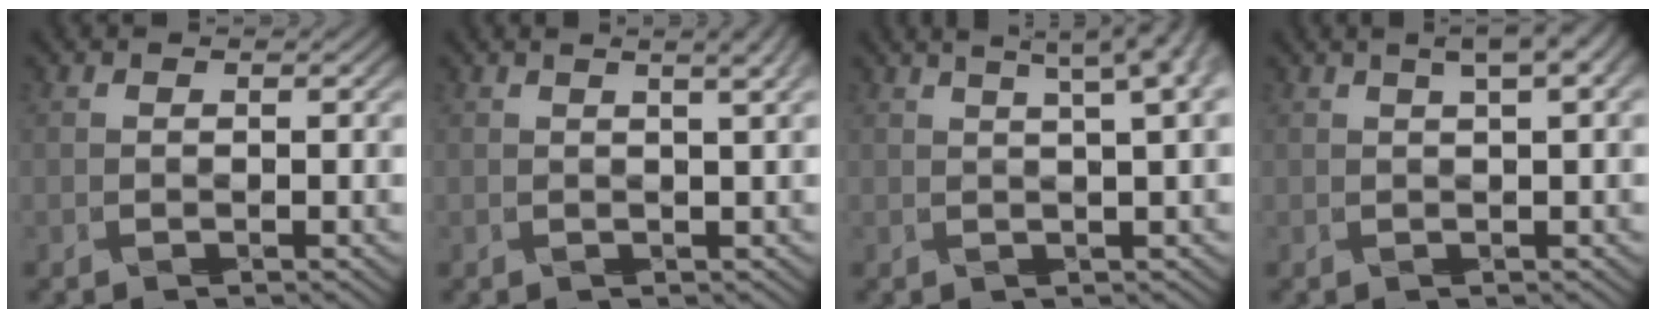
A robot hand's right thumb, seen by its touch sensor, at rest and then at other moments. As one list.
[{"total": 2.7, "force": [1.2, 0.4, 2.4], "torque": [-0.035, 0.005, 0.025]}, {"total": 6.8, "force": [3.6, 1.2, 5.7], "torque": [-0.073, 0.025, 0.047]}, {"total": 3.9, "force": [1.7, 0.9, 3.4], "torque": [-0.068, 0.008, 0.029]}]